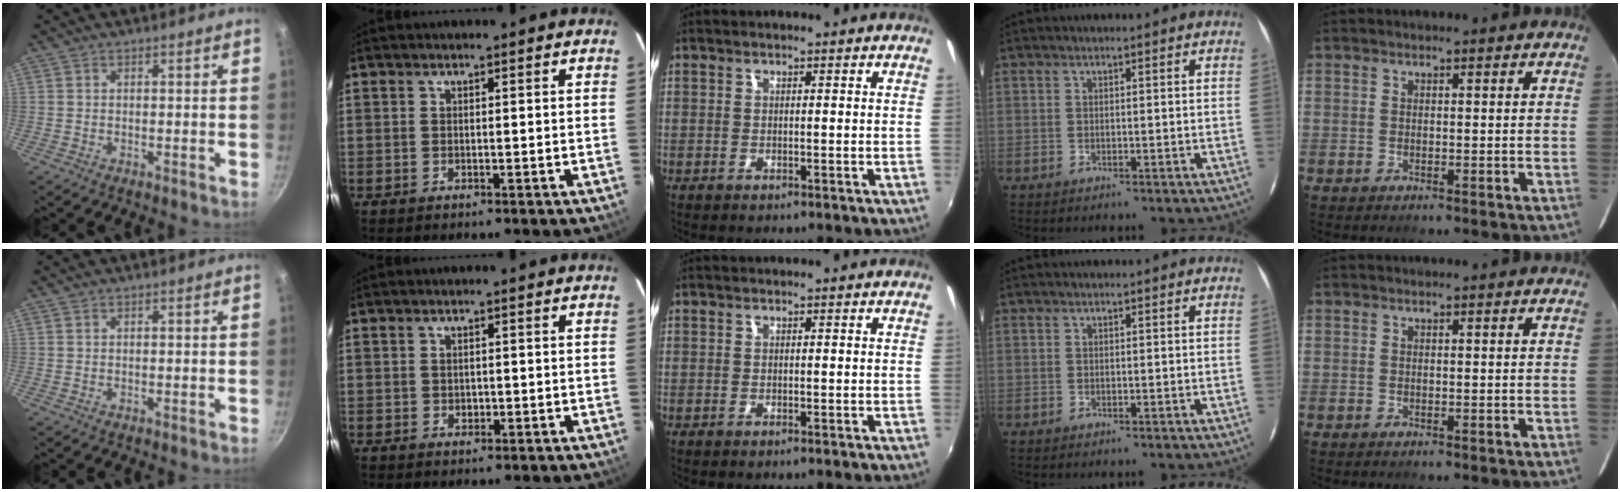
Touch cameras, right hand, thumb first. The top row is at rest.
{"index": {"total": 1.1, "force": [0.0, 0.9, 0.5], "torque": [-0.008, 0.002, 0.001]}}